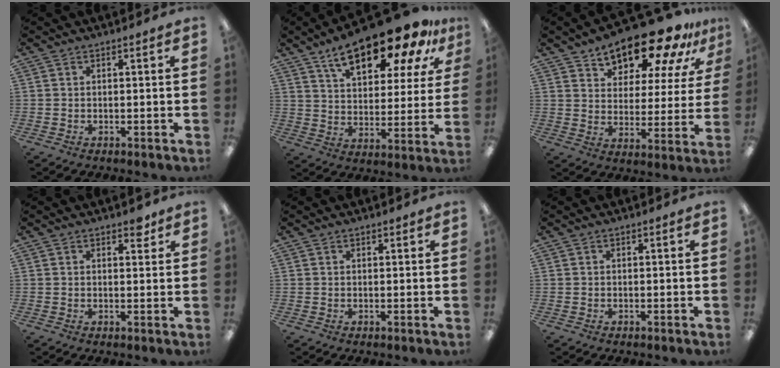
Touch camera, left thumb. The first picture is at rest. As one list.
[{"total": 21.2, "force": [14.7, 8.2, 12.8], "torque": [-0.205, -0.078, 0.247]}, {"total": 17.0, "force": [14.1, 6.4, 7.0], "torque": [-0.116, -0.104, 0.242]}, {"total": 2.6, "force": [1.9, 1.3, 1.2], "torque": [-0.001, -0.007, 0.028]}, {"total": 0.7, "force": [0.6, 0.4, 0.1], "torque": [-0.003, 0.002, 0.011]}, {"total": 0.0}]